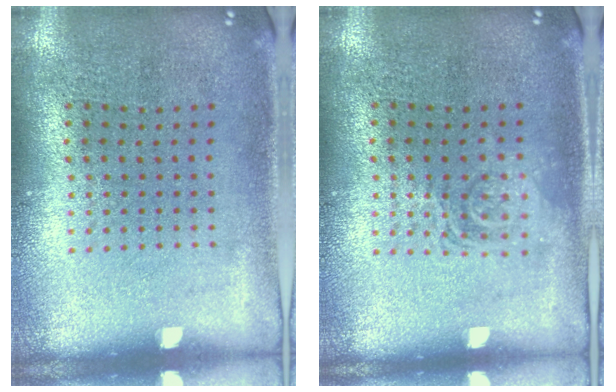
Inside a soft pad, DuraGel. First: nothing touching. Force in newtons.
{"total": 1.1, "press": 1.1, "slide": 0.3}